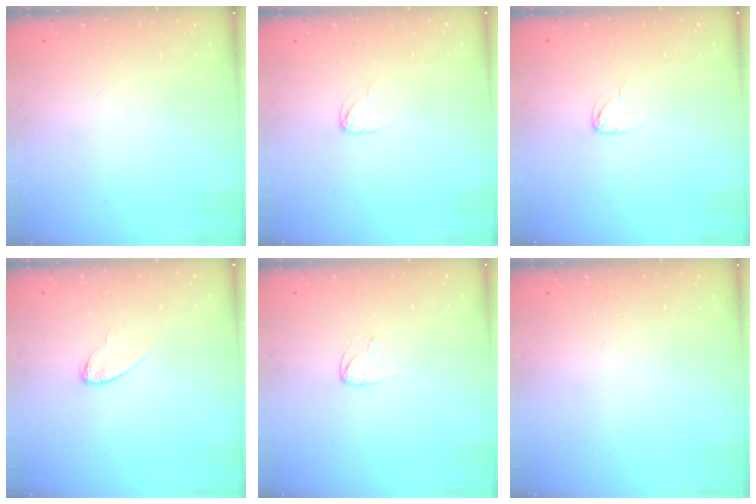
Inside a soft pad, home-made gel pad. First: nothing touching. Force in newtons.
{"total": 2.9, "press": 2.9, "slide": 0.2}
{"total": 2.7, "press": 2.7, "slide": 0.1}
{"total": 5.7, "press": 5.7, "slide": 0.4}
{"total": 3.8, "press": 3.7, "slide": 0.4}
{"total": 0.0}